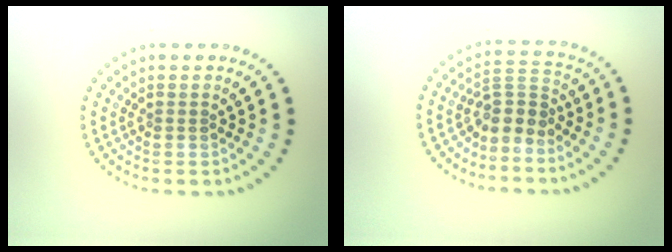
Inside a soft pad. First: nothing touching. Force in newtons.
{"total": 2.8, "press": 2.1, "slide": 1.9}